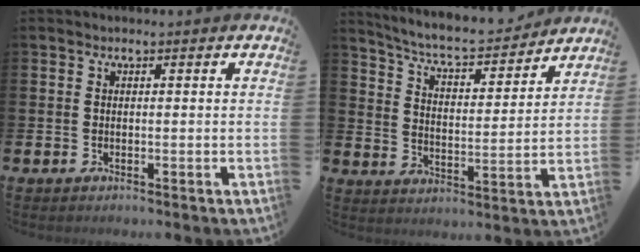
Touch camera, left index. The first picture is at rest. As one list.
[{"total": 6.8, "force": [6.4, 0.9, 2.0], "torque": [-0.070, -0.047, 0.108]}]